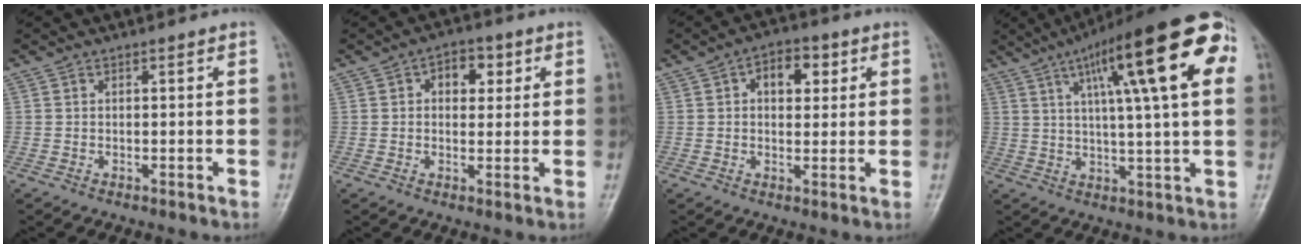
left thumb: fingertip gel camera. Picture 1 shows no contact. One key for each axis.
{"total": 5.8, "fx": 1.9, "fy": 3.9, "fz": 3.9, "tx": -0.021, "ty": 0.000, "tz": 0.020}
{"total": 7.0, "fx": 2.2, "fy": 4.4, "fz": 5.0, "tx": -0.041, "ty": 0.002, "tz": 0.026}
{"total": 22.8, "fx": 8.5, "fy": 4.8, "fz": 20.6, "tx": -0.298, "ty": 0.011, "tz": 0.119}